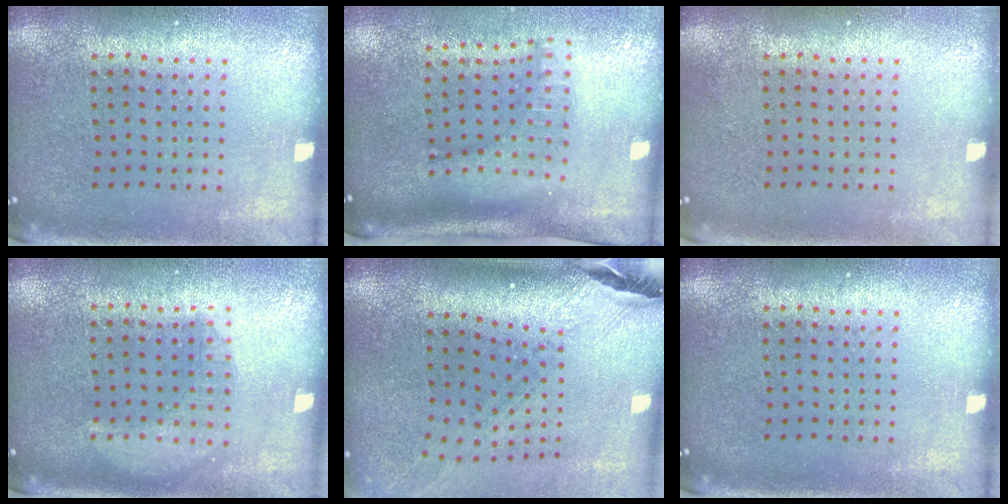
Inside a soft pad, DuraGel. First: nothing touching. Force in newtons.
{"total": 1.6, "press": 1.3, "slide": 0.9}
{"total": 0.0}
{"total": 1.3, "press": 1.3, "slide": 0.3}
{"total": 1.8, "press": 1.5, "slide": 0.9}
{"total": 0.0}